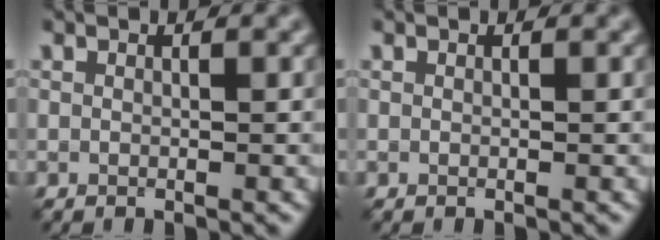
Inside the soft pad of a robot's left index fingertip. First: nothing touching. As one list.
[{"total": 0.0}]